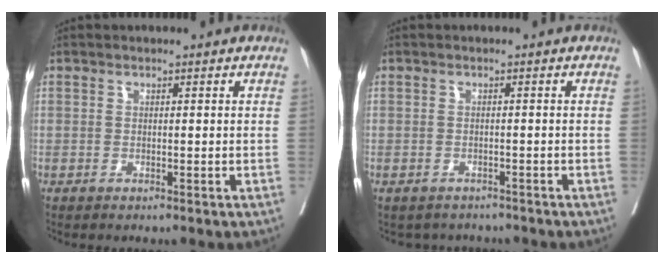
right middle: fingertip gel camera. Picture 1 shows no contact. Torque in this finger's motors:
{"motor_torque": [0.24, -0.24, -0.02, -0.01]}